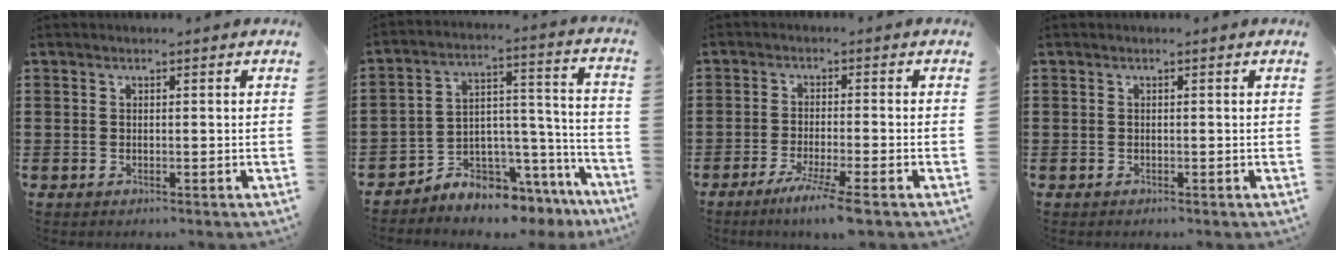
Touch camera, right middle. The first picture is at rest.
{"total": 6.0, "force": [-5.8, 1.6, -0.2], "torque": [0.003, 0.002, -0.112]}
{"total": 4.9, "force": [-3.5, -0.5, 3.3], "torque": [-0.058, -0.015, -0.062]}
{"total": 0.0}